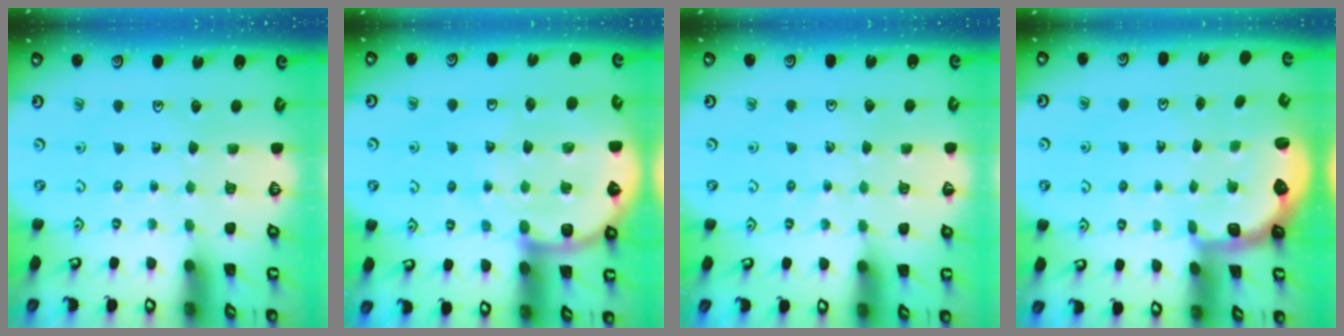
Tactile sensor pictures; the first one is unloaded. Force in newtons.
{"total": 10.0, "press": 9.9, "slide": 1.3}
{"total": 2.1, "press": 2.1, "slide": 0.4}
{"total": 2.6, "press": 1.9, "slide": 1.7}